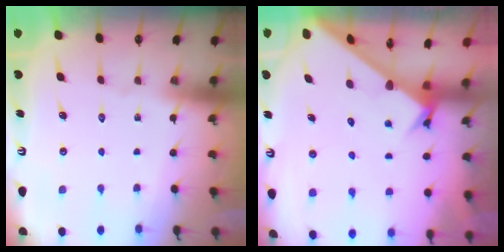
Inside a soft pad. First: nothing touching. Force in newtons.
{"total": 2.6, "press": 2.5, "slide": 0.3}